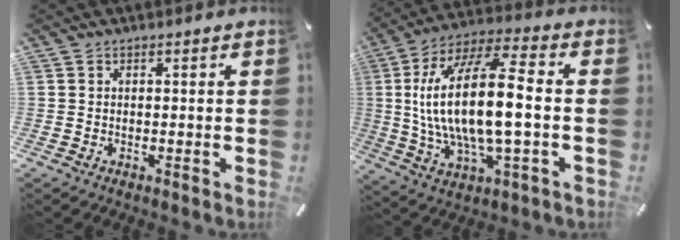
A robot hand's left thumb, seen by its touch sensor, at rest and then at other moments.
{"total": 21.6, "force": [0.0, 8.6, 19.8], "torque": [-0.391, 0.000, -0.006]}